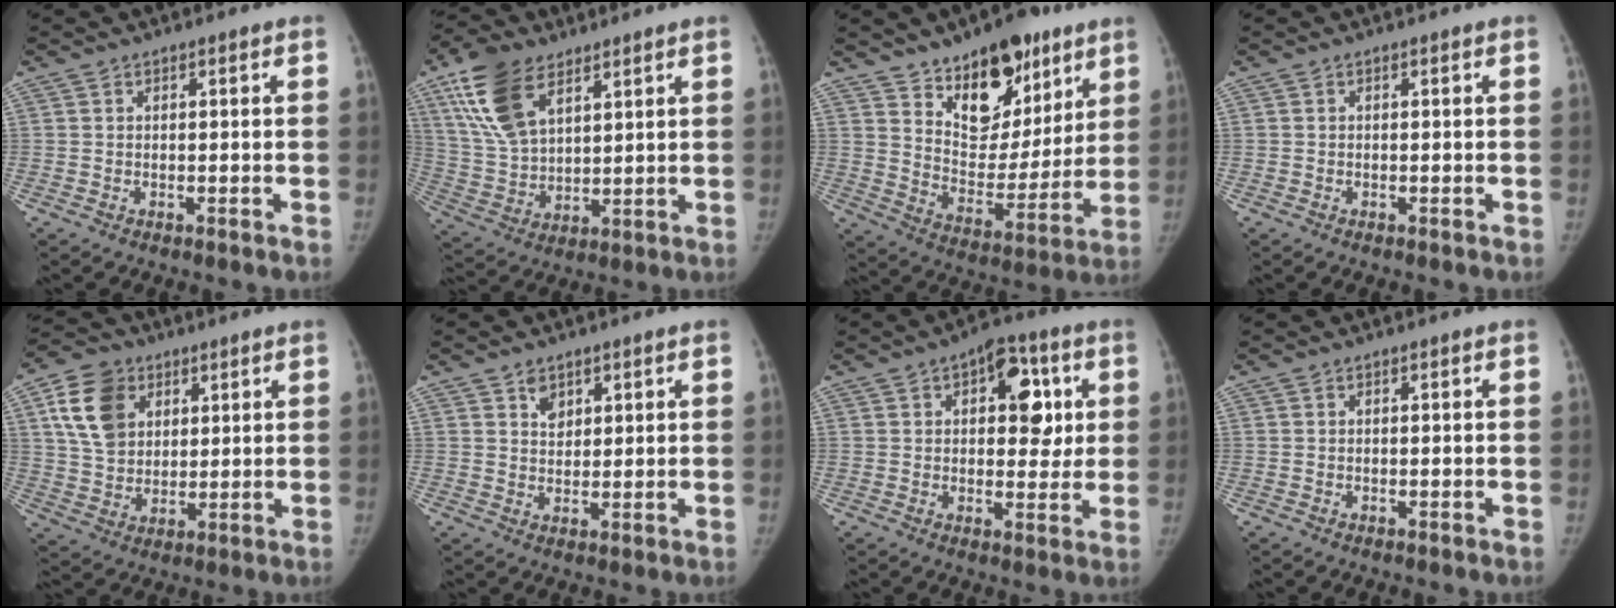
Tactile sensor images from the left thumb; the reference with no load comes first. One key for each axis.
{"total": 14.6, "fx": 8.0, "fy": 7.6, "fz": 9.5, "tx": -0.172, "ty": -0.021, "tz": 0.160}
{"total": 18.4, "fx": 11.6, "fy": 10.0, "fz": 10.2, "tx": -0.088, "ty": -0.077, "tz": 0.191}
{"total": 0.0}
{"total": 12.3, "fx": 4.9, "fy": 9.2, "fz": 6.6, "tx": -0.095, "ty": -0.009, "tz": 0.093}
{"total": 3.6, "fx": 2.2, "fy": 2.5, "fz": 1.5, "tx": -0.004, "ty": -0.016, "tz": 0.040}
{"total": 11.8, "fx": 3.4, "fy": 6.7, "fz": 9.0, "tx": -0.069, "ty": 0.000, "tz": 0.040}
{"total": 0.0}